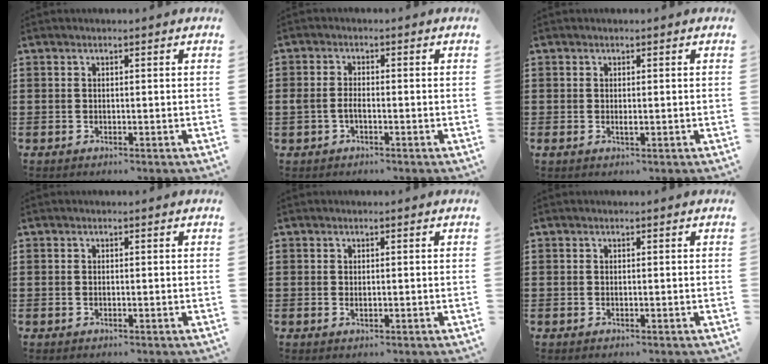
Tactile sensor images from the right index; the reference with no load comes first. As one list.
[{"total": 1.9, "force": [-0.7, 1.0, 1.5], "torque": [-0.037, 0.000, -0.016]}, {"total": 0.7, "force": [0.0, 0.1, 0.7], "torque": [-0.014, -0.002, -0.001]}, {"total": 0.0}, {"total": 0.6, "force": [0.1, 0.3, 0.5], "torque": [-0.010, 0.002, 0.001]}, {"total": 0.0}]